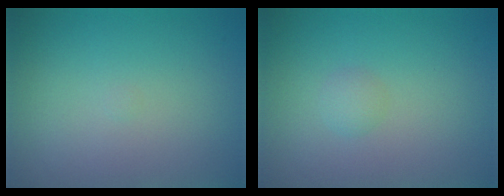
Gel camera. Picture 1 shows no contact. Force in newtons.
{"total": 1.0, "press": 1.0, "slide": 0.1}